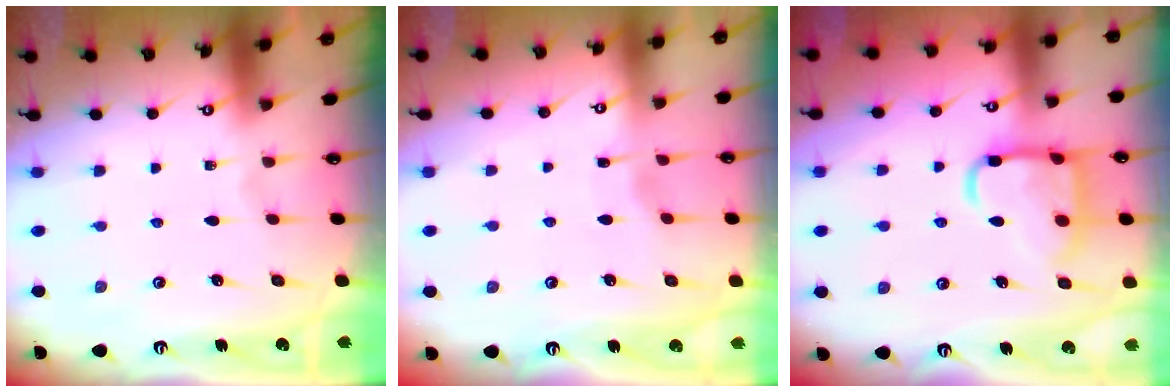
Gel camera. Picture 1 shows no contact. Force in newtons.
{"total": 2.8, "press": 2.8, "slide": 0.4}
{"total": 15.4, "press": 15.3, "slide": 1.4}